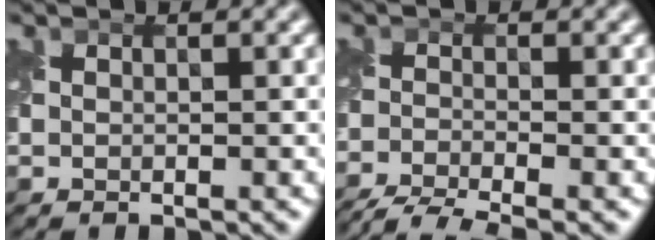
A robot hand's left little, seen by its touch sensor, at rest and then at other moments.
{"total": 6.1, "force": [-5.4, 1.0, 2.7], "torque": [-0.057, -0.033, -0.101]}